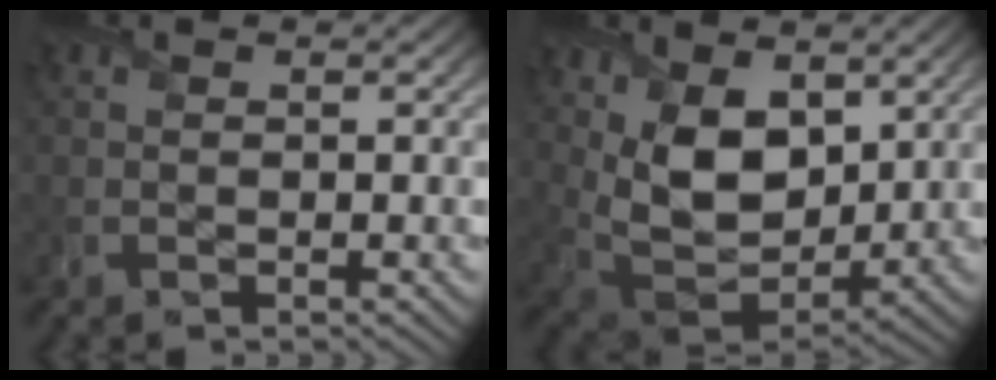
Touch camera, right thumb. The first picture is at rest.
{"total": 10.4, "force": [3.9, 6.3, 7.2], "torque": [-0.175, -0.011, 0.075]}